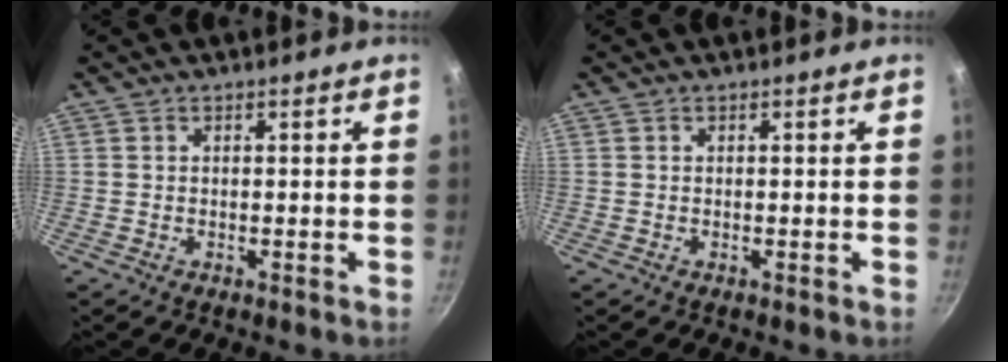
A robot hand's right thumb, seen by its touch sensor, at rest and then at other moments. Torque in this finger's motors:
{"motor_torque": [0.00, 0.00, 0.00, 0.00, 0.00]}